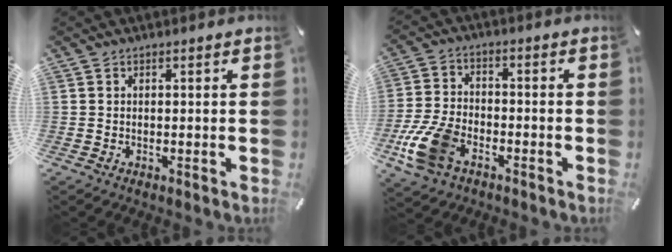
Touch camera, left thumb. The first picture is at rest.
{"total": 11.3, "force": [-5.6, 6.9, 6.9], "torque": [-0.149, 0.021, -0.101]}